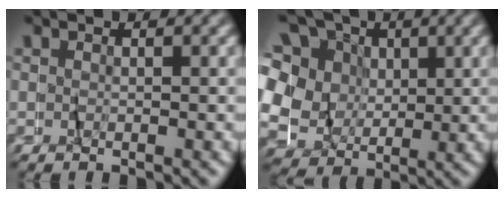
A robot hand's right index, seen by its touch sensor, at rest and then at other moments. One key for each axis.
{"total": 11.6, "fx": 1.7, "fy": 9.5, "fz": 6.4, "tx": -0.150, "ty": -0.003, "tz": 0.017}